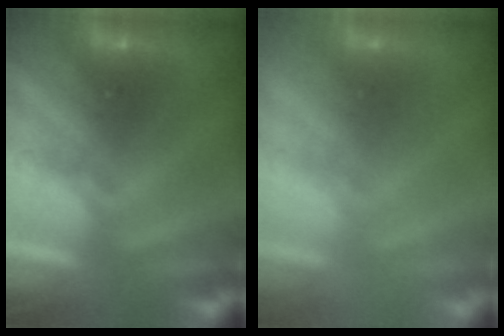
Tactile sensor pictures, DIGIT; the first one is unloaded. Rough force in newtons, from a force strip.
{"total": 2.6}